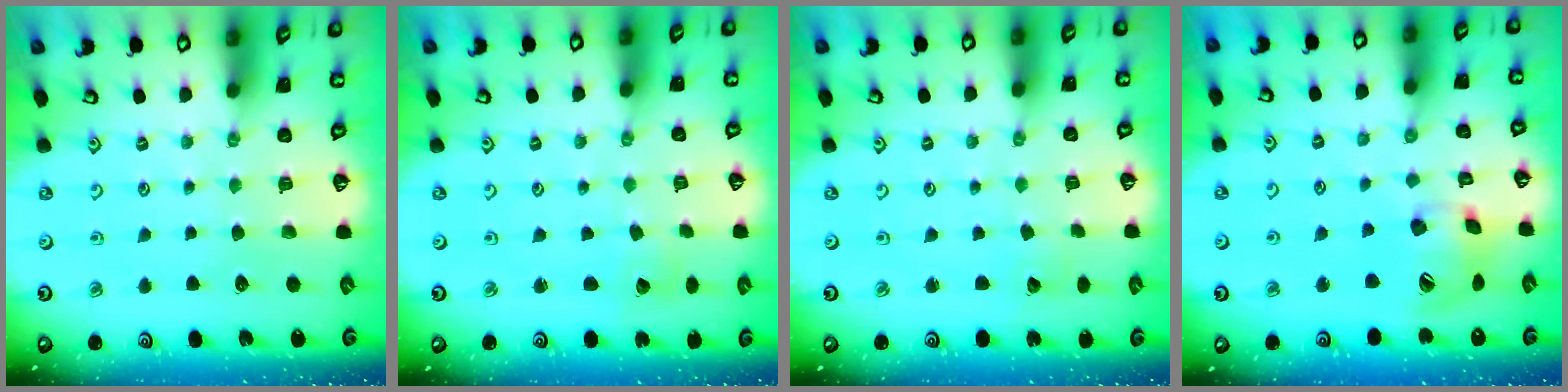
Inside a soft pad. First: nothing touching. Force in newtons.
{"total": 2.0, "press": 2.0, "slide": 0.1}
{"total": 1.8, "press": 1.8, "slide": 0.1}
{"total": 14.1, "press": 13.9, "slide": 2.2}